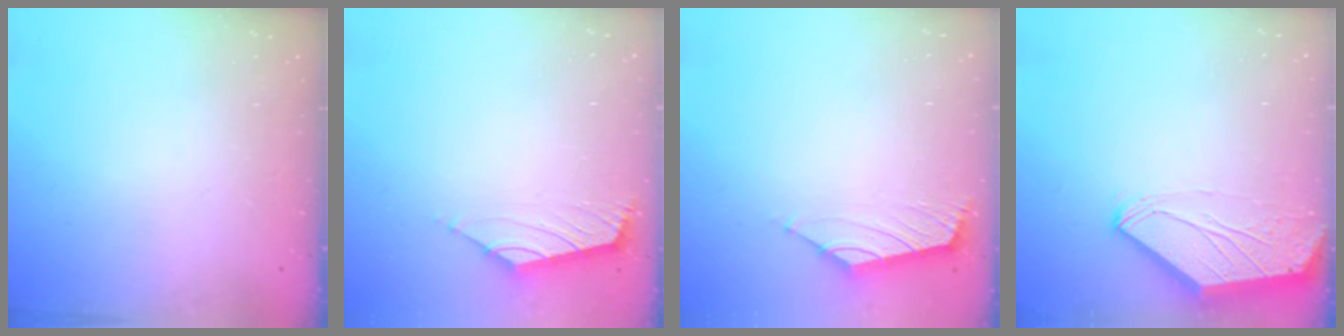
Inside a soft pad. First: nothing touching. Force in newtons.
{"total": 1.8, "press": 1.6, "slide": 0.7}
{"total": 1.7, "press": 1.5, "slide": 0.7}
{"total": 0.0}